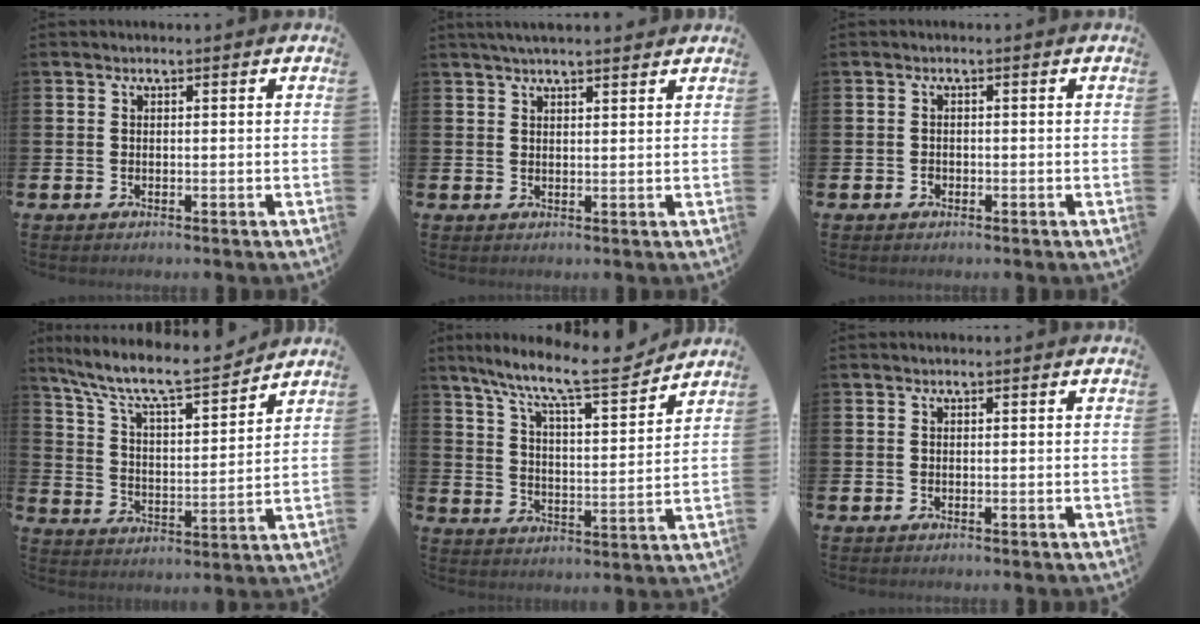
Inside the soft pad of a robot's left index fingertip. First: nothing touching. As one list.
[{"total": 2.9, "force": [2.7, 0.3, 1.2], "torque": [-0.023, -0.004, 0.048]}, {"total": 0.8, "force": [-0.4, 0.7, 0.2], "torque": [-0.009, 0.005, -0.008]}, {"total": 9.2, "force": [8.2, 1.5, 3.8], "torque": [-0.109, -0.057, 0.138]}, {"total": 10.1, "force": [9.1, 0.8, 4.3], "torque": [-0.103, -0.069, 0.149]}, {"total": 0.0}]